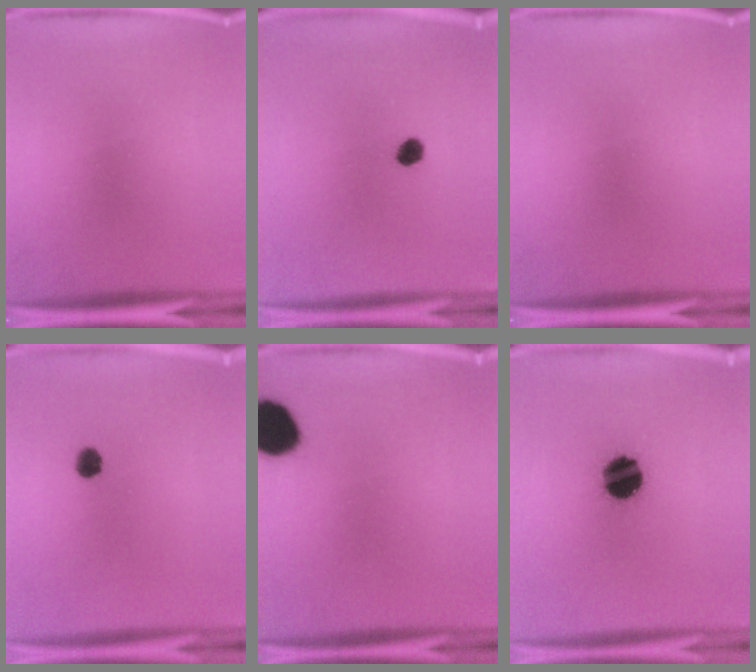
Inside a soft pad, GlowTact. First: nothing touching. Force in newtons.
{"total": 2.5}
{"total": 0.0}
{"total": 2.7}
{"total": 11.7}
{"total": 13.4}